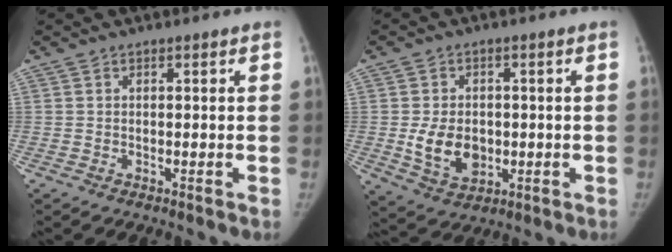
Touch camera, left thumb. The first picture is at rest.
{"total": 8.5, "force": [-0.9, 6.2, 5.7], "torque": [-0.080, -0.007, -0.002]}